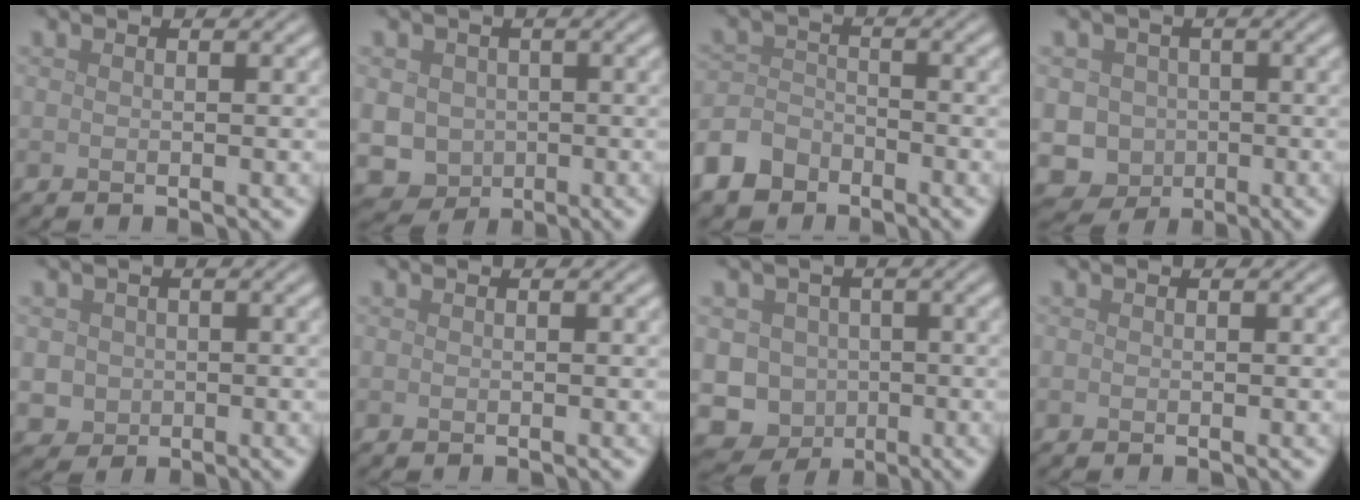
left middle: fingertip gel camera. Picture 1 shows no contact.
{"total": 6.4, "force": [-1.1, 6.1, 1.9], "torque": [-0.039, -0.007, -0.041]}
{"total": 4.4, "force": [-3.3, 2.6, 1.2], "torque": [-0.029, -0.002, -0.072]}
{"total": 7.1, "force": [-2.4, 6.5, 1.6], "torque": [-0.012, -0.003, -0.064]}
{"total": 2.2, "force": [-0.2, 2.2, 0.4], "torque": [0.001, -0.001, -0.004]}
{"total": 0.0}
{"total": 9.4, "force": [-3.1, 8.6, 2.3], "torque": [-0.026, -0.008, -0.081]}
{"total": 0.0}